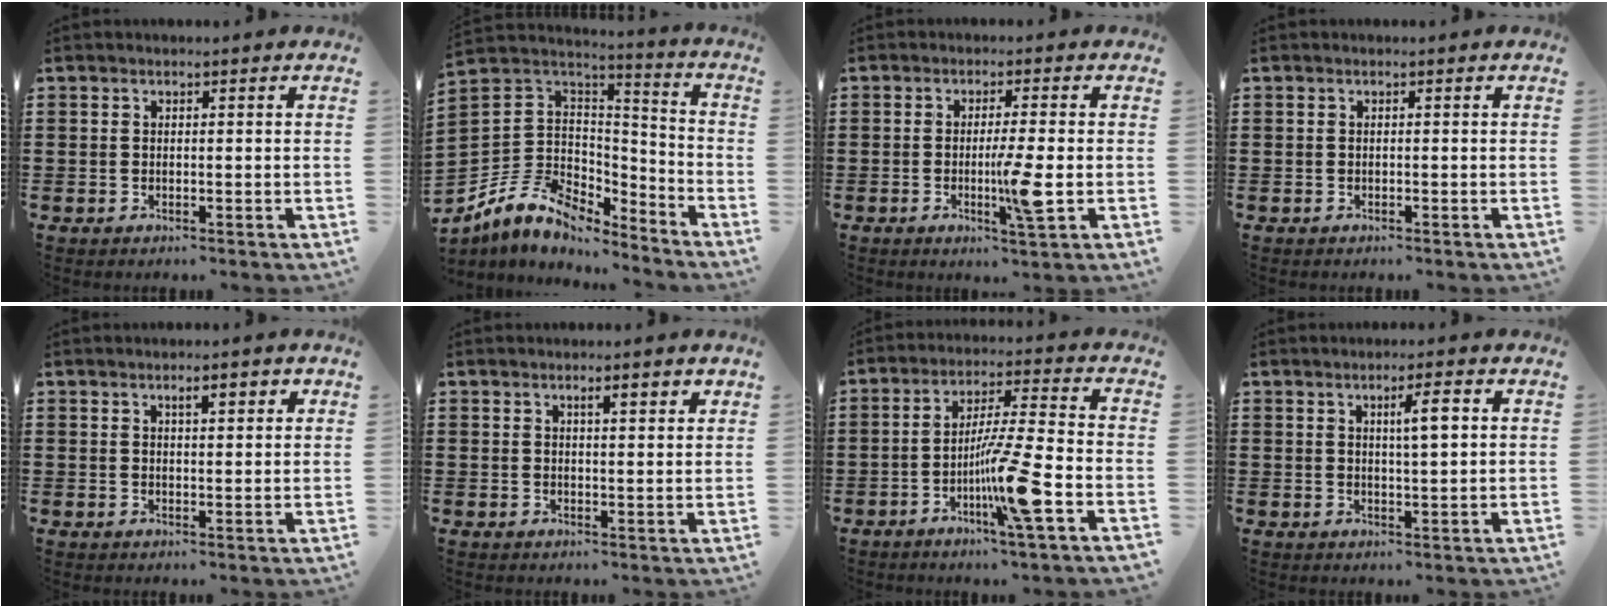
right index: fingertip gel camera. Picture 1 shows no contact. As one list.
[{"total": 8.8, "force": [-5.4, 6.1, 3.3], "torque": [-0.103, 0.003, -0.106]}, {"total": 6.4, "force": [-1.3, 0.1, 6.2], "torque": [-0.118, -0.017, -0.028]}, {"total": 0.0}, {"total": 2.6, "force": [1.1, 0.7, 2.2], "torque": [-0.030, -0.001, 0.012]}, {"total": 2.3, "force": [1.0, 0.5, 2.0], "torque": [-0.033, 0.000, 0.013]}, {"total": 12.2, "force": [-4.9, 0.2, 11.2], "torque": [-0.209, -0.003, -0.094]}, {"total": 3.9, "force": [1.0, 0.5, 3.7], "torque": [-0.057, -0.001, 0.009]}]